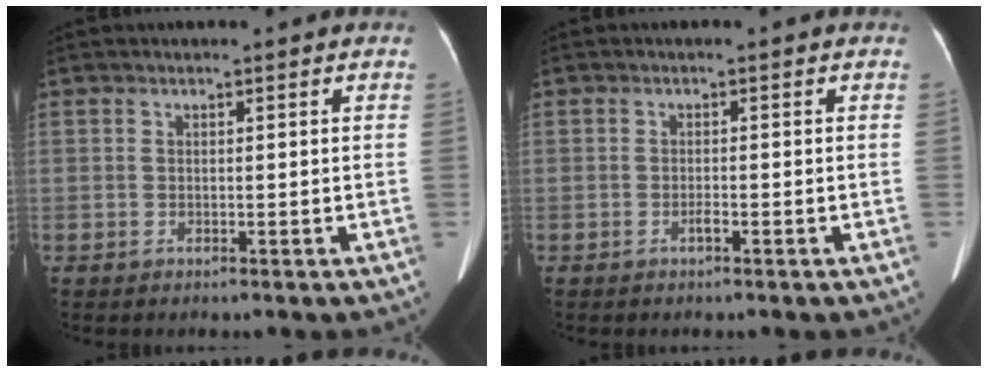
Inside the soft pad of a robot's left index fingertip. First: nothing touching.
{"total": 0.9, "force": [-0.6, 0.1, 0.7], "torque": [-0.015, -0.001, -0.008]}